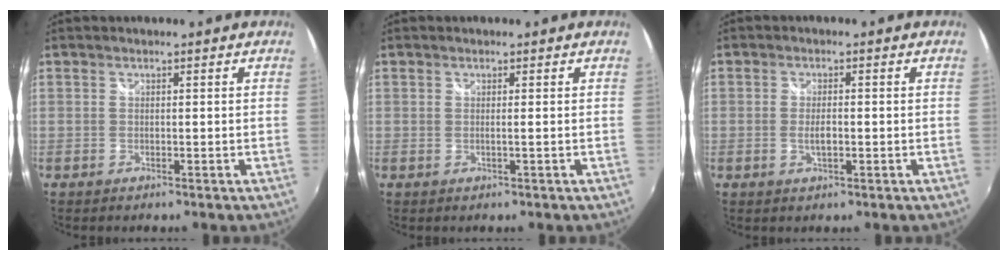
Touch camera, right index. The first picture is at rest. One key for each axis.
{"total": 0.5, "fx": 0.0, "fy": -0.3, "fz": 0.5, "tx": -0.006, "ty": -0.003, "tz": -0.002}
{"total": 2.8, "fx": -0.6, "fy": 1.0, "fz": 2.5, "tx": -0.045, "ty": -0.005, "tz": -0.008}